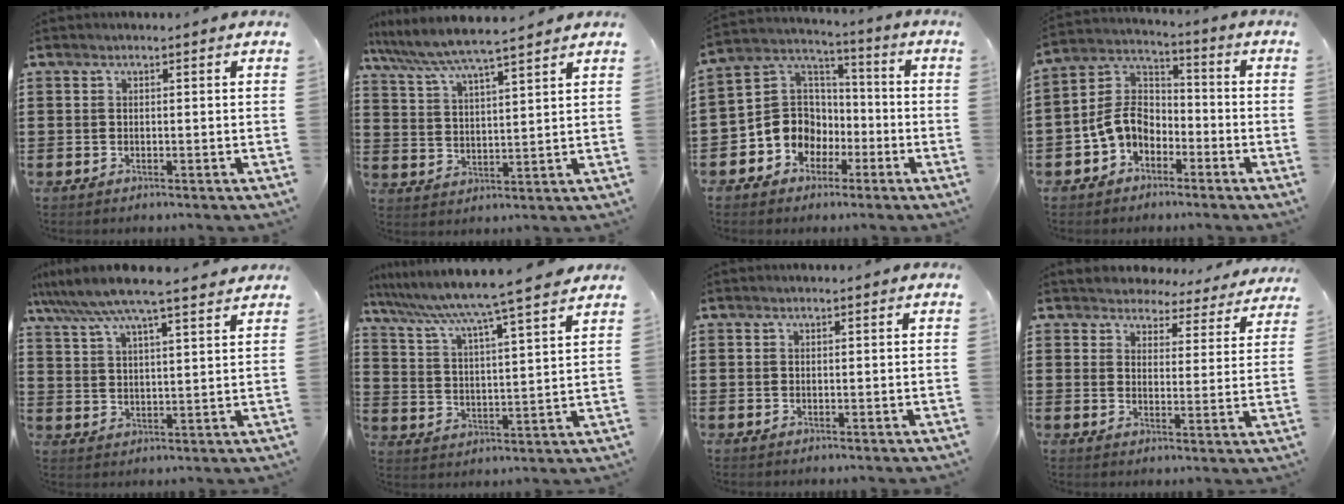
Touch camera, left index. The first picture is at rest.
{"total": 5.7, "force": [5.2, -0.2, 2.3], "torque": [-0.068, -0.030, 0.086]}
{"total": 8.3, "force": [-2.5, 7.7, 1.8], "torque": [-0.080, 0.004, -0.049]}
{"total": 6.8, "force": [-2.7, 5.1, 3.6], "torque": [-0.110, -0.001, -0.065]}
{"total": 7.6, "force": [6.6, 0.3, 3.8], "torque": [-0.096, -0.027, 0.114]}
{"total": 6.8, "force": [6.0, -1.3, 2.8], "torque": [-0.081, -0.050, 0.093]}
{"total": 0.0}
{"total": 4.2, "force": [4.1, 1.0, -0.2], "torque": [-0.022, -0.025, 0.069]}